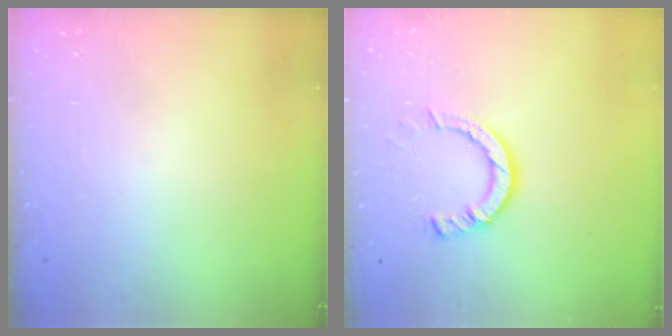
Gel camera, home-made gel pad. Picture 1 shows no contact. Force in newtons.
{"total": 8.0, "press": 7.9, "slide": 0.9}